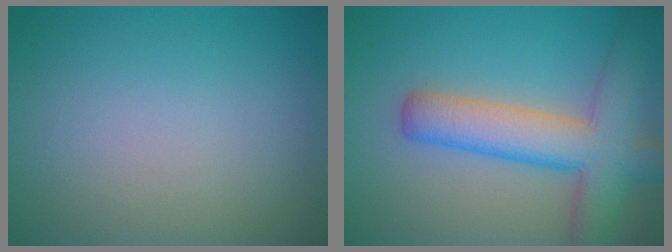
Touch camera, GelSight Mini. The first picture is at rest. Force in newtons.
{"total": 7.3, "press": 7.3, "slide": 0.3}